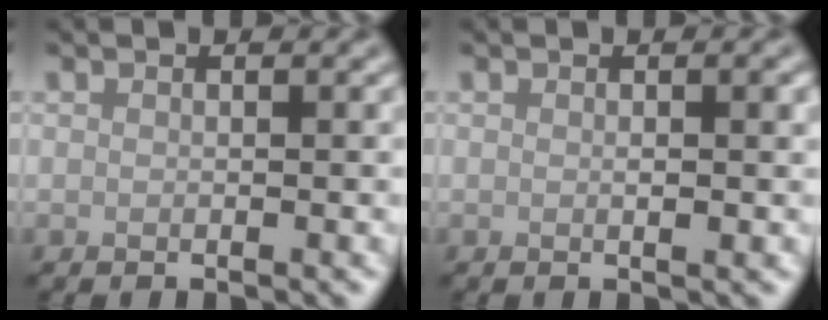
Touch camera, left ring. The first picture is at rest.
{"total": 1.2, "force": [0.1, 0.2, 1.2], "torque": [-0.016, -0.002, 0.001]}